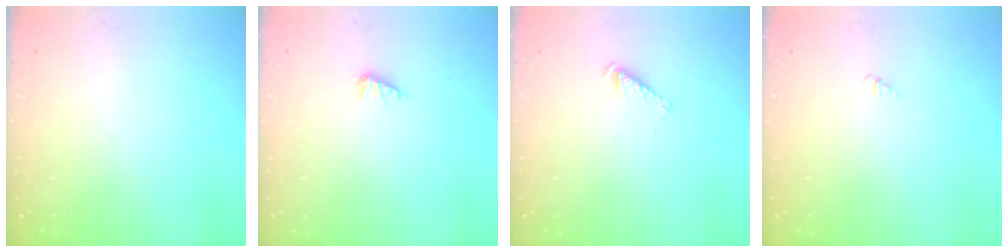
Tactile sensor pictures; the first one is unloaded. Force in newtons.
{"total": 2.0, "press": 2.0, "slide": 0.3}
{"total": 2.5, "press": 2.5, "slide": 0.5}
{"total": 1.3, "press": 1.2, "slide": 0.3}